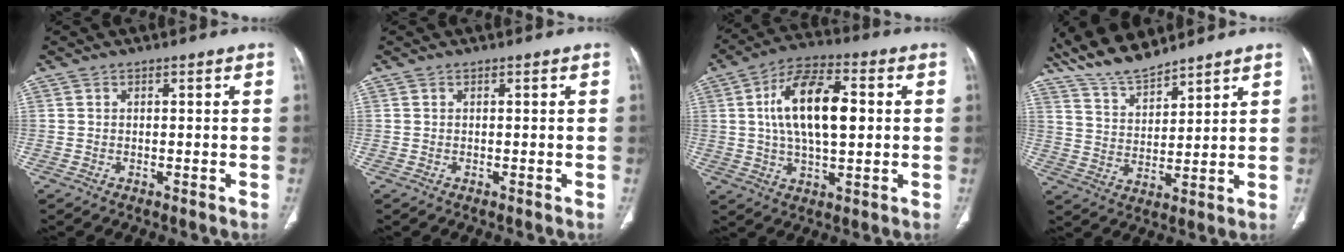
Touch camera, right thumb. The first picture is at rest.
{"total": 0.0}
{"total": 15.2, "force": [2.0, 7.2, 13.2], "torque": [-0.227, 0.011, 0.031]}
{"total": 10.1, "force": [9.2, 2.2, 3.5], "torque": [-0.058, -0.040, 0.182]}